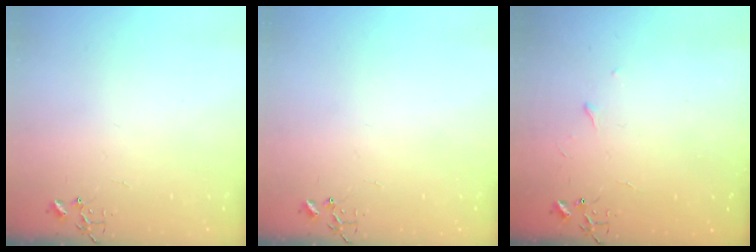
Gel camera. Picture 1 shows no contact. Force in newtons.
{"total": 0.0}
{"total": 3.6, "press": 3.5, "slide": 0.5}